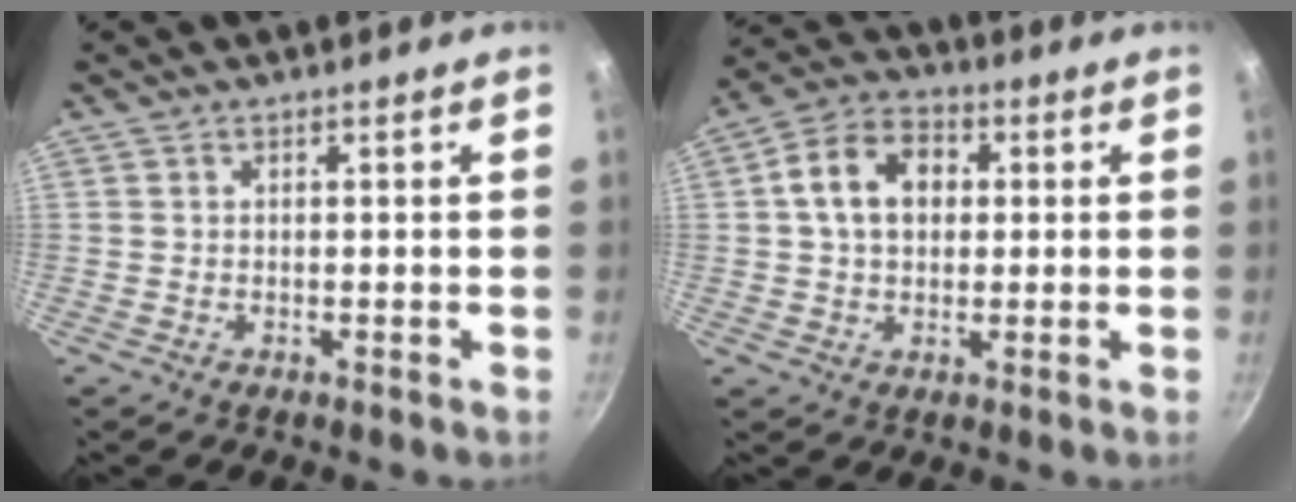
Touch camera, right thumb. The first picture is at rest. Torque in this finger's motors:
{"motor_torque": [0.24, 2.40, 0.60, -0.47, 0.20]}